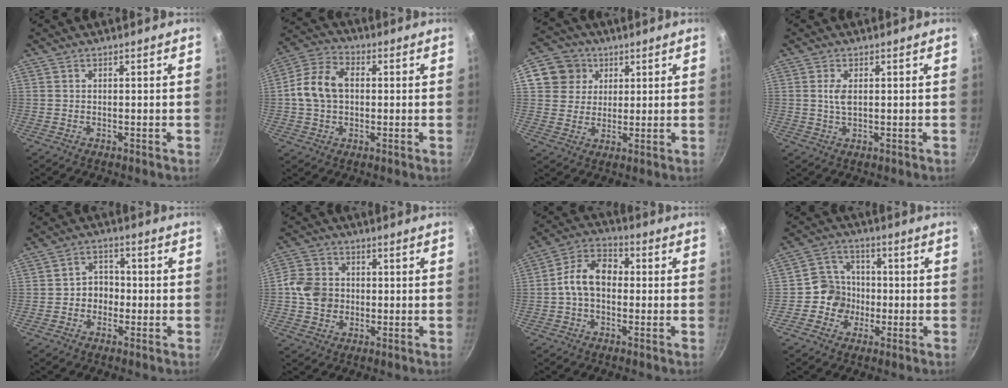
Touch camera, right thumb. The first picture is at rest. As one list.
[{"total": 10.4, "force": [0.5, 7.5, 7.2], "torque": [-0.121, 0.022, -0.005]}, {"total": 7.8, "force": [2.9, 6.9, 2.0], "torque": [0.000, 0.005, 0.044]}, {"total": 2.7, "force": [0.5, 1.3, 2.3], "torque": [-0.048, -0.001, 0.011]}, {"total": 5.1, "force": [-1.1, 4.3, 2.4], "torque": [0.000, 0.019, -0.022]}, {"total": 7.9, "force": [-0.4, 6.9, 3.8], "torque": [-0.049, 0.010, -0.019]}, {"total": 9.9, "force": [-0.4, 7.0, 7.1], "torque": [-0.096, 0.034, -0.026]}, {"total": 7.7, "force": [-1.7, 7.2, 2.2], "torque": [0.004, 0.023, -0.045]}]